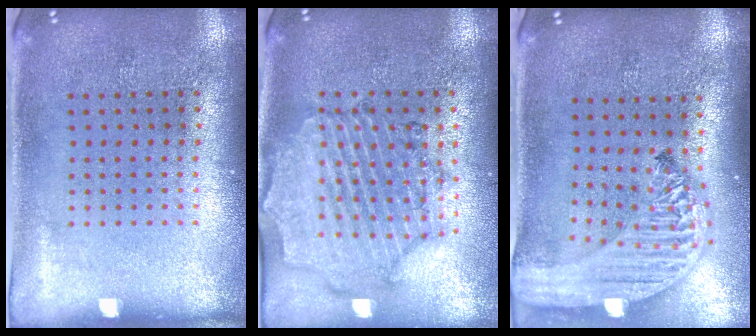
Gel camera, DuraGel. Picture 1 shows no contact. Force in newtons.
{"total": 1.6, "press": 1.5, "slide": 0.3}
{"total": 3.2, "press": 2.5, "slide": 1.9}